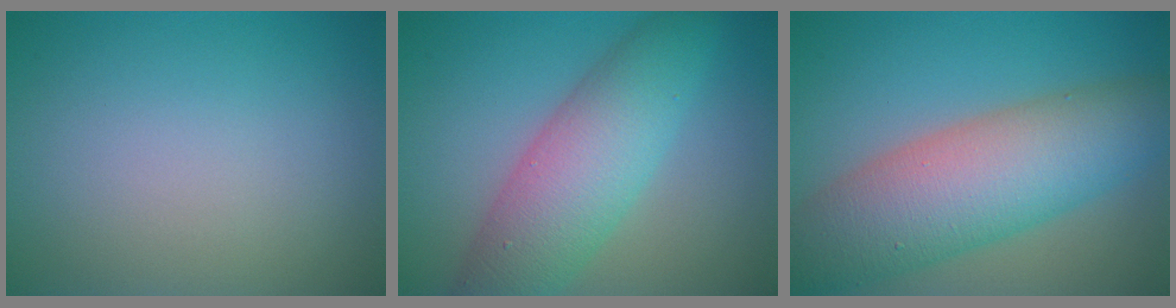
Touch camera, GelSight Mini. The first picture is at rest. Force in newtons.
{"total": 7.3, "press": 7.3, "slide": 0.2}
{"total": 10.0, "press": 10.0, "slide": 0.3}